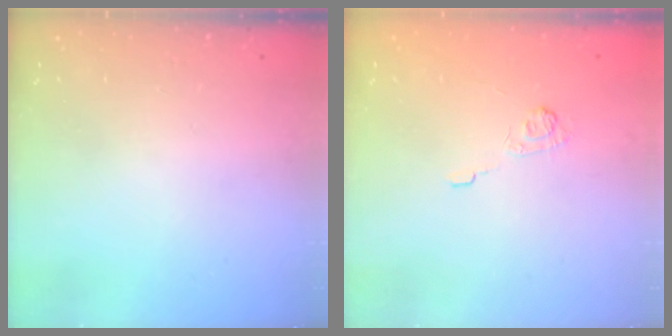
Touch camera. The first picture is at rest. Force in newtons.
{"total": 2.5, "press": 2.1, "slide": 1.4}